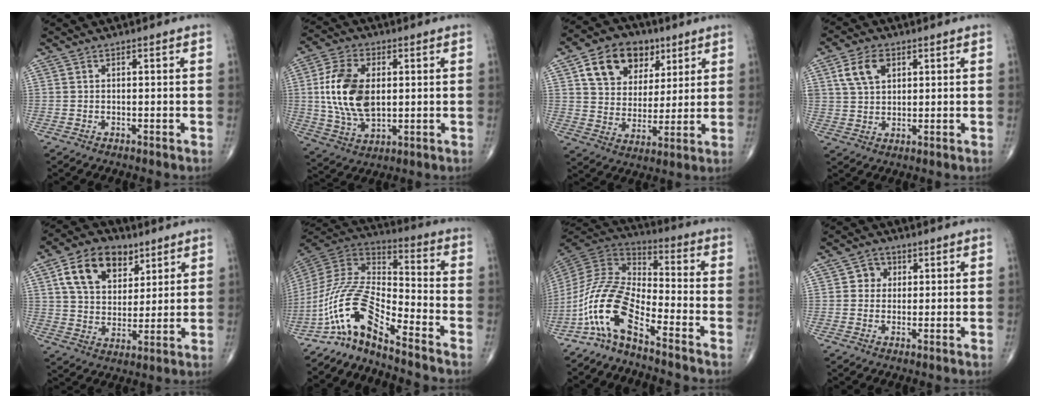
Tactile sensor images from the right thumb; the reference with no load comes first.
{"total": 14.7, "force": [1.6, 8.8, 11.7], "torque": [-0.220, -0.005, 0.034]}
{"total": 15.4, "force": [7.0, 11.2, 7.9], "torque": [-0.098, -0.013, 0.122]}
{"total": 7.4, "force": [3.0, 4.9, 4.6], "torque": [-0.074, -0.005, 0.060]}
{"total": 14.4, "force": [6.6, 9.8, 8.3], "torque": [-0.116, -0.016, 0.119]}
{"total": 13.5, "force": [-10.1, 2.9, 8.5], "torque": [-0.182, 0.086, -0.199]}
{"total": 12.3, "force": [-8.0, 4.0, 8.5], "torque": [-0.182, 0.077, -0.167]}
{"total": 3.8, "force": [1.0, 3.5, 1.1], "torque": [0.007, 0.003, 0.008]}